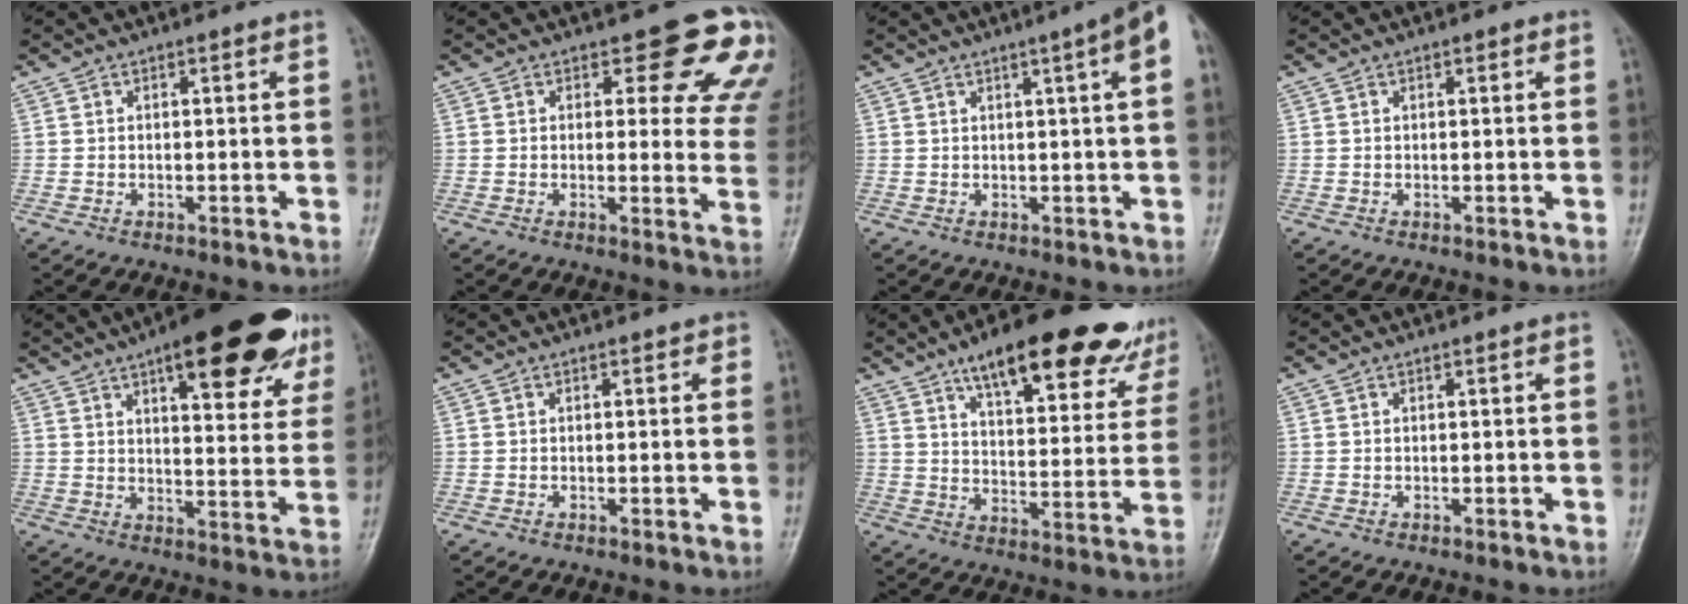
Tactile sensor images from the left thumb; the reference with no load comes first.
{"total": 12.2, "force": [8.5, 5.2, 7.0], "torque": [-0.018, -0.047, 0.072]}
{"total": 6.6, "force": [2.3, 0.0, 6.2], "torque": [-0.077, 0.012, 0.028]}
{"total": 0.8, "force": [0.4, 0.4, 0.6], "torque": [-0.002, 0.002, 0.003]}
{"total": 22.7, "force": [13.3, 7.7, 16.7], "torque": [-0.183, -0.030, 0.178]}
{"total": 0.5, "force": [0.2, 0.4, 0.3], "torque": [0.004, 0.002, -0.001]}
{"total": 23.8, "force": [16.4, 7.6, 15.5], "torque": [-0.170, -0.047, 0.225]}
{"total": 0.0}